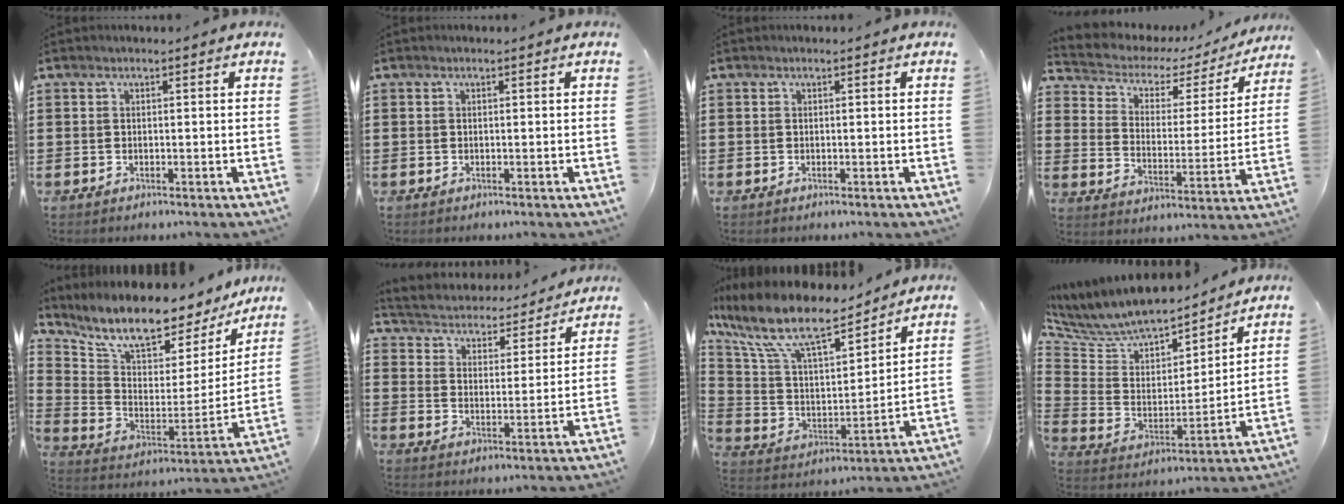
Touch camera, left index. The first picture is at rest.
{"total": 0.0}
{"total": 0.0}
{"total": 3.7, "force": [2.6, 2.3, 1.3], "torque": [-0.047, -0.018, 0.033]}
{"total": 9.8, "force": [8.3, 2.6, 4.5], "torque": [-0.106, -0.067, 0.137]}
{"total": 3.8, "force": [3.8, 0.3, 0.1], "torque": [-0.026, -0.034, 0.057]}
{"total": 12.7, "force": [9.7, 3.1, 7.6], "torque": [-0.191, -0.057, 0.166]}
{"total": 7.5, "force": [6.9, 2.4, 1.4], "torque": [-0.070, -0.054, 0.118]}